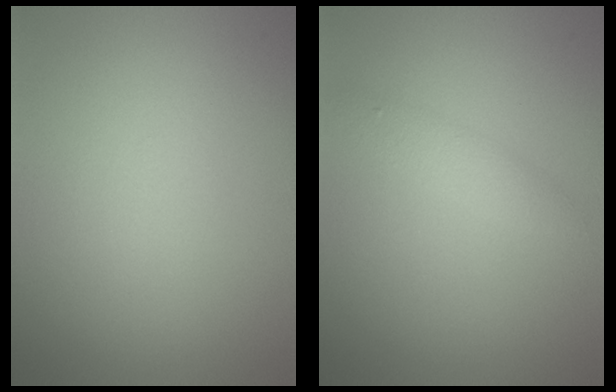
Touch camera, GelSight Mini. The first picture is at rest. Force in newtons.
{"total": 1.6, "press": 1.6, "slide": 0.1}